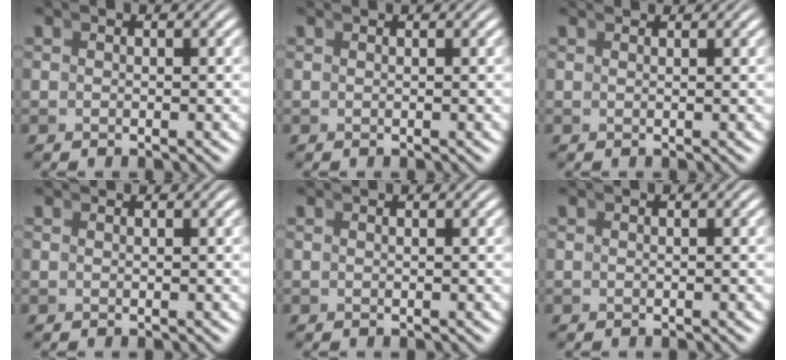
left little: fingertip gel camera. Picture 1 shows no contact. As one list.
[{"total": 0.6, "force": [0.5, -0.4, -0.1], "torque": [0.011, 0.004, 0.008]}, {"total": 1.2, "force": [1.1, -0.5, -0.1], "torque": [0.015, 0.006, 0.020]}, {"total": 0.9, "force": [0.8, -0.4, -0.1], "torque": [0.015, 0.005, 0.013]}, {"total": 0.7, "force": [0.6, -0.4, -0.1], "torque": [0.012, 0.004, 0.011]}, {"total": 0.0}]